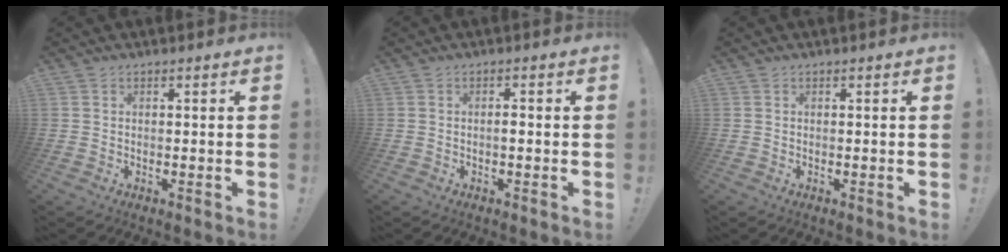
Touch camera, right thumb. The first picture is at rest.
{"total": 1.5, "force": [-0.6, 0.4, 1.3], "torque": [-0.018, 0.001, -0.014]}
{"total": 0.0}